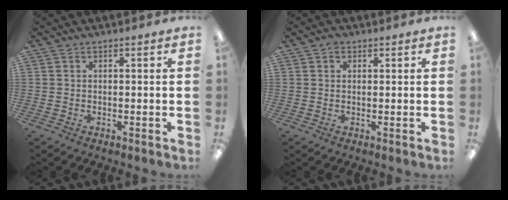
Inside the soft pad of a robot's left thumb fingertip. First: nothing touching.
{"total": 1.5, "force": [0.8, 1.1, 0.6], "torque": [-0.013, 0.003, 0.014]}